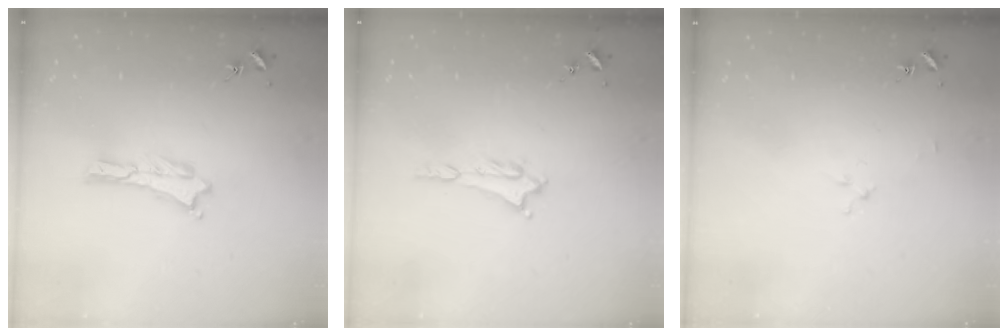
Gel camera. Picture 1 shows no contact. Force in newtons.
{"total": 1.2, "press": 1.2, "slide": 0.2}
{"total": 1.6, "press": 1.6, "slide": 0.2}